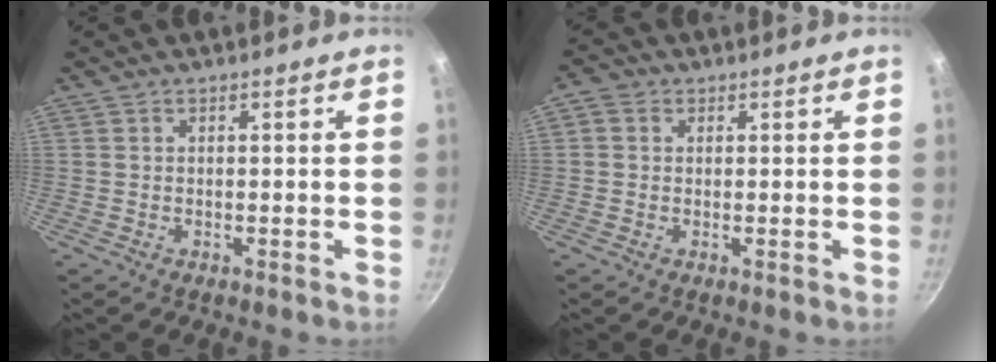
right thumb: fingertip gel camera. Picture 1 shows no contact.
{"total": 2.3, "force": [0.5, 2.1, 1.0], "torque": [-0.013, 0.004, -0.001]}